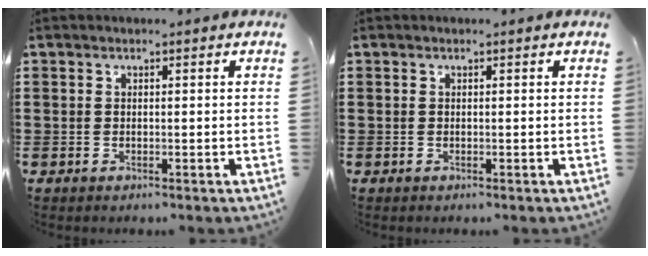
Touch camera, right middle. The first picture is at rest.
{"total": 0.0}